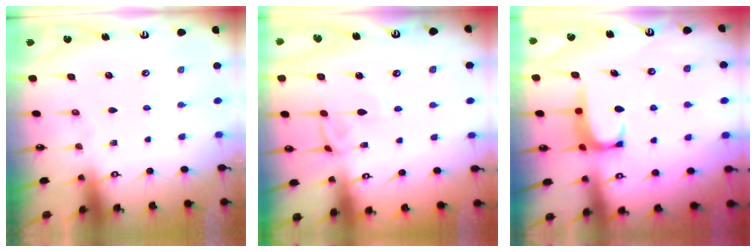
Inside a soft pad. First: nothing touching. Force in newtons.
{"total": 2.9, "press": 2.9, "slide": 0.1}
{"total": 2.4, "press": 2.4, "slide": 0.6}